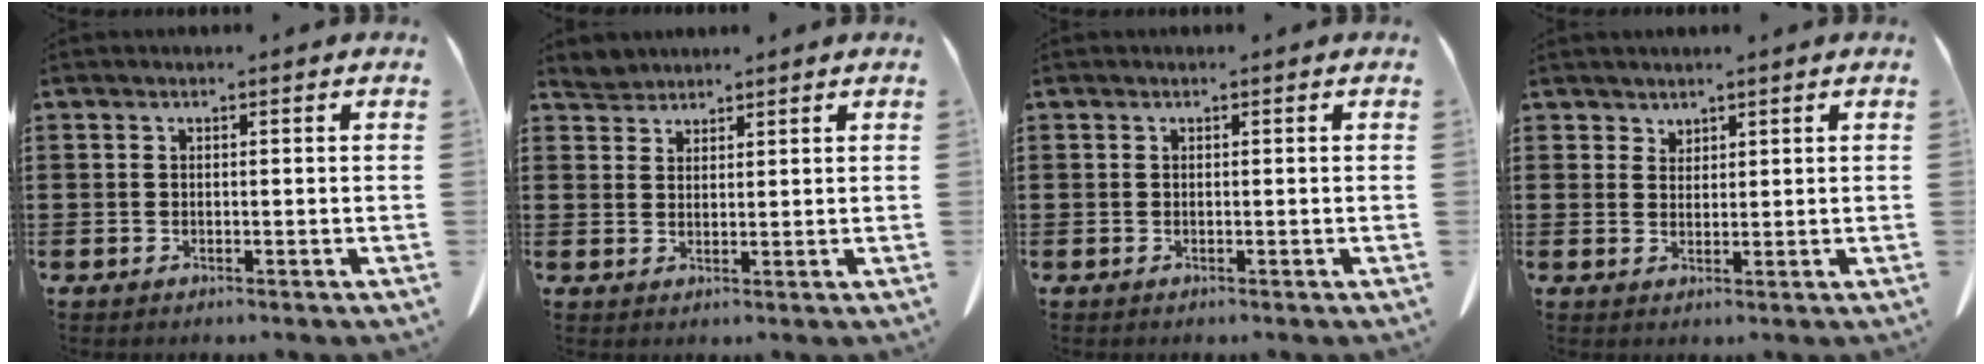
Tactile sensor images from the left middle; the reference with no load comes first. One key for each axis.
{"total": 2.1, "fx": 2.0, "fy": 0.5, "fz": -0.2, "tx": -0.003, "ty": 0.004, "tz": 0.041}
{"total": 0.0}
{"total": 1.5, "fx": 1.4, "fy": 0.5, "fz": -0.2, "tx": 0.001, "ty": 0.002, "tz": 0.029}